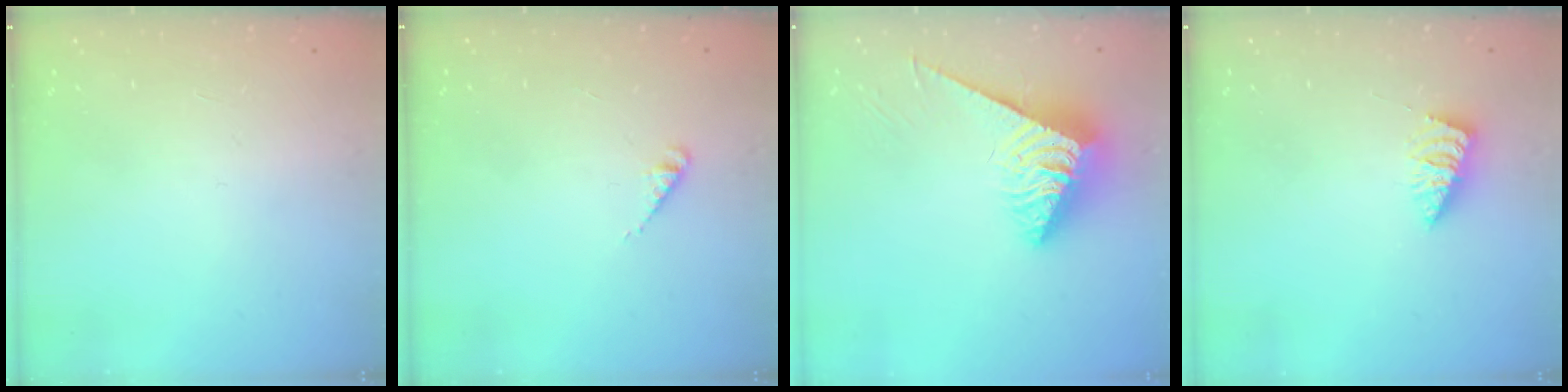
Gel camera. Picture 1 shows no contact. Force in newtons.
{"total": 2.3, "press": 2.3, "slide": 0.4}
{"total": 7.6, "press": 7.6, "slide": 0.3}
{"total": 2.3, "press": 2.3, "slide": 0.4}